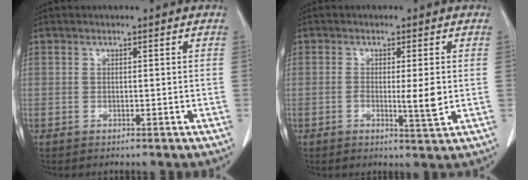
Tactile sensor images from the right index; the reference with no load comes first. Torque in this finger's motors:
{"motor_torque": [0.21, 0.00, 0.13, 0.06]}